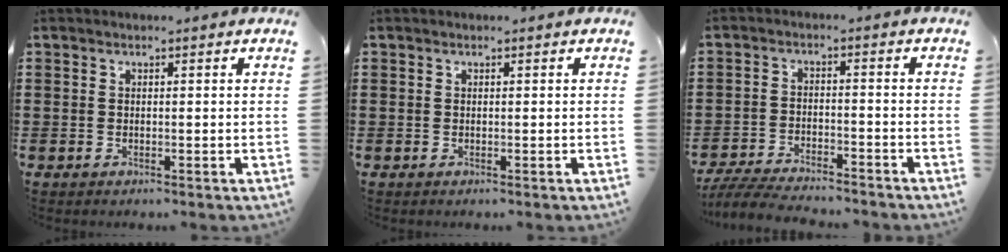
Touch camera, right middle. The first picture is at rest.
{"total": 0.0}
{"total": 5.5, "force": [-5.3, 0.4, 1.5], "torque": [-0.040, -0.004, -0.107]}